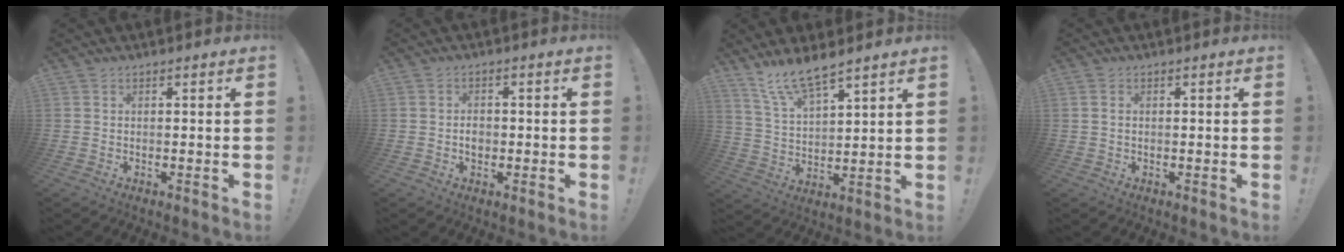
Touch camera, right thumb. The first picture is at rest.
{"total": 3.1, "force": [-1.1, 2.3, 1.6], "torque": [-0.020, 0.004, -0.022]}
{"total": 10.2, "force": [8.8, 2.2, 4.7], "torque": [-0.099, -0.052, 0.164]}
{"total": 1.0, "force": [0.2, 0.8, 0.6], "torque": [-0.014, 0.004, 0.004]}